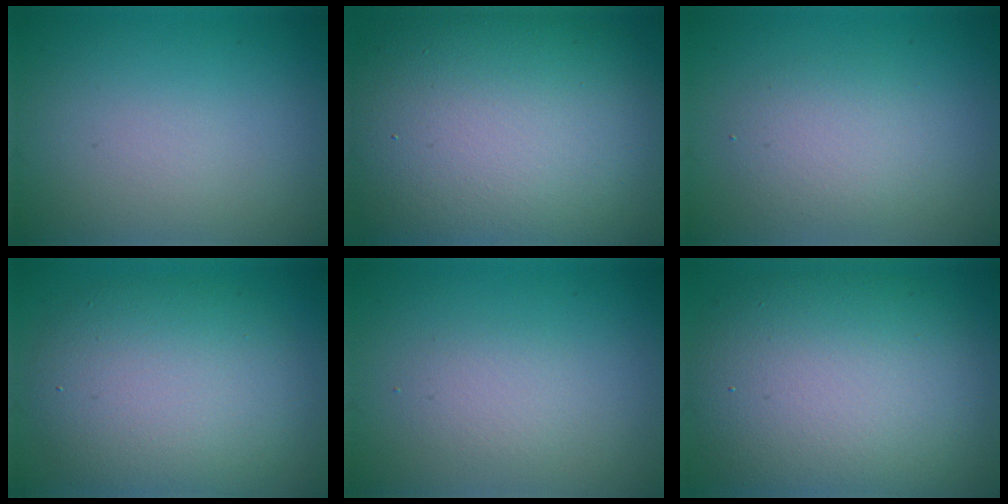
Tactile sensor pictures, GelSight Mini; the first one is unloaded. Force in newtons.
{"total": 16.6, "press": 16.6, "slide": 0.5}
{"total": 2.7, "press": 2.7, "slide": 0.1}
{"total": 7.9, "press": 7.9, "slide": 0.5}
{"total": 1.7, "press": 1.7, "slide": 0.1}
{"total": 11.5, "press": 11.5, "slide": 0.3}